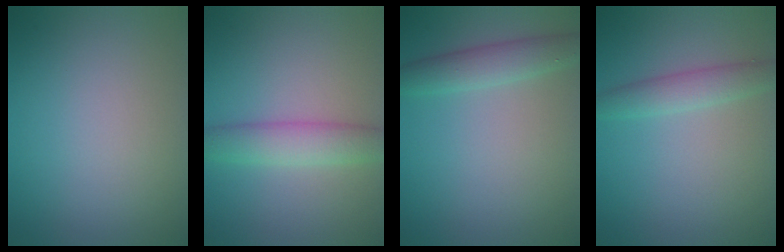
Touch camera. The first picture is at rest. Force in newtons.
{"total": 3.6, "press": 3.6, "slide": 0.2}
{"total": 2.8, "press": 2.8, "slide": 0.1}
{"total": 2.4, "press": 2.4, "slide": 0.1}